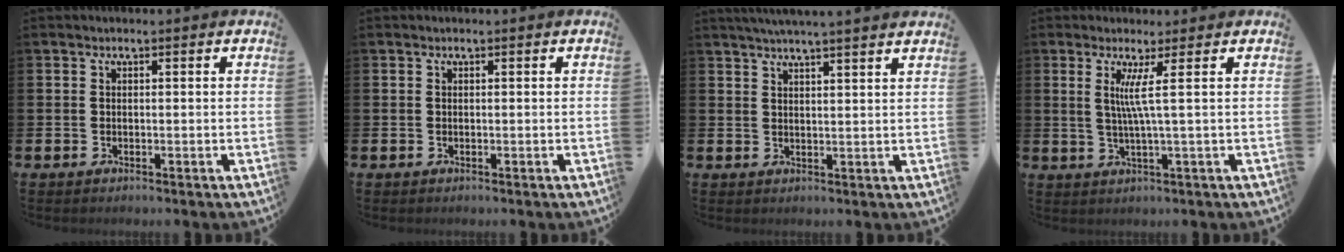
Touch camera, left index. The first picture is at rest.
{"total": 0.0}
{"total": 3.6, "force": [3.5, -0.9, 0.7], "torque": [-0.017, -0.012, 0.063]}
{"total": 5.1, "force": [1.4, -1.2, 4.7], "torque": [-0.101, -0.009, 0.021]}